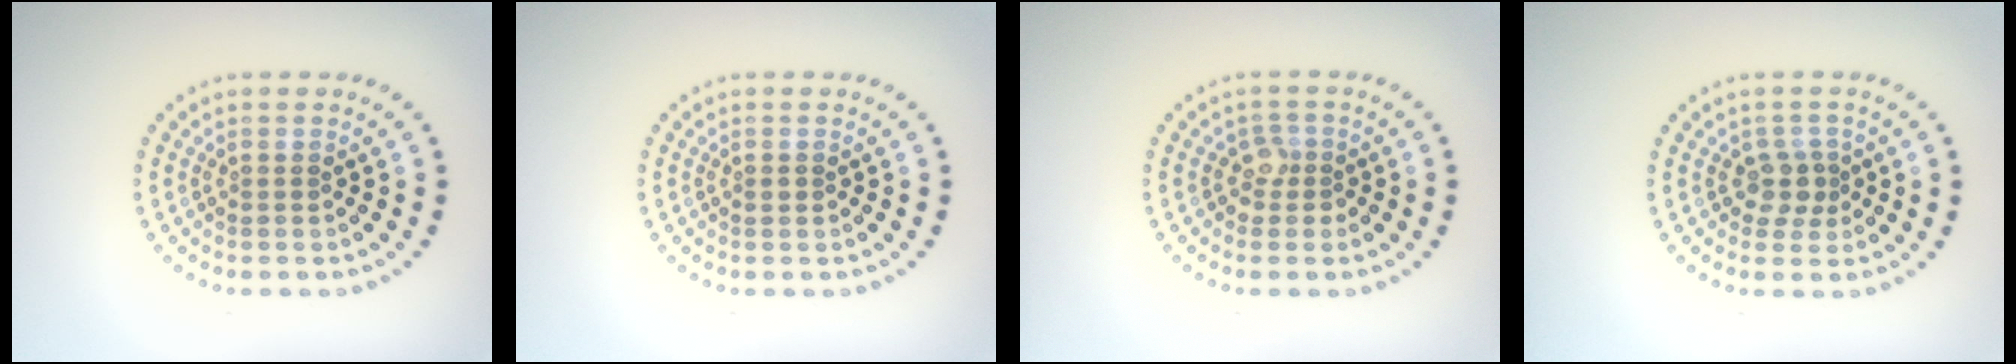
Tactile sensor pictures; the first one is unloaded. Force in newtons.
{"total": 0.6, "press": 0.6, "slide": 0.0}
{"total": 1.7, "press": 1.4, "slide": 1.0}
{"total": 2.0, "press": 1.7, "slide": 1.2}